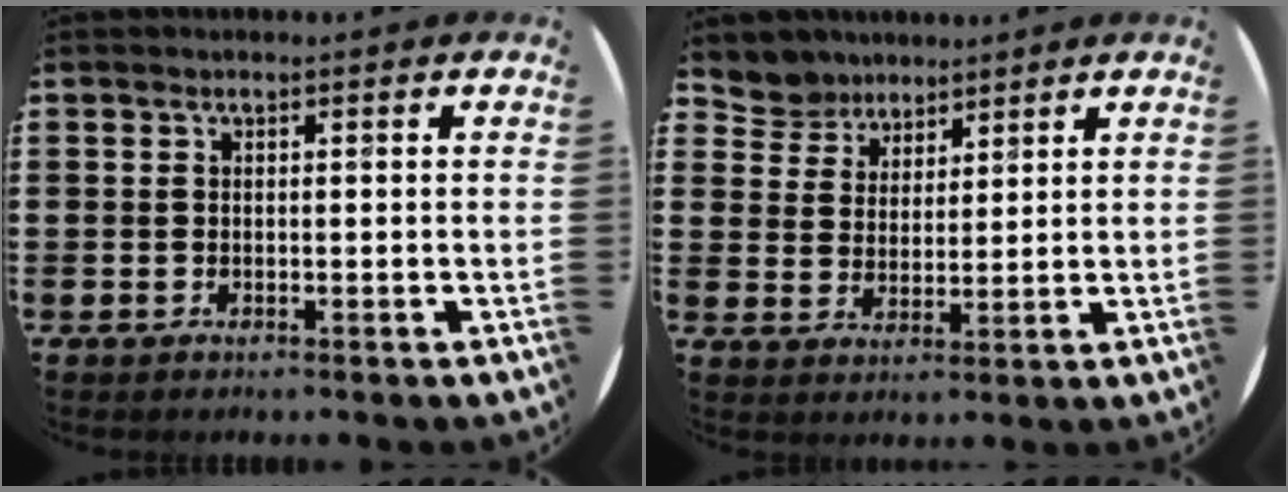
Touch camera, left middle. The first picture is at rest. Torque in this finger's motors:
{"motor_torque": [0.33, -0.31, -0.14, -0.03]}